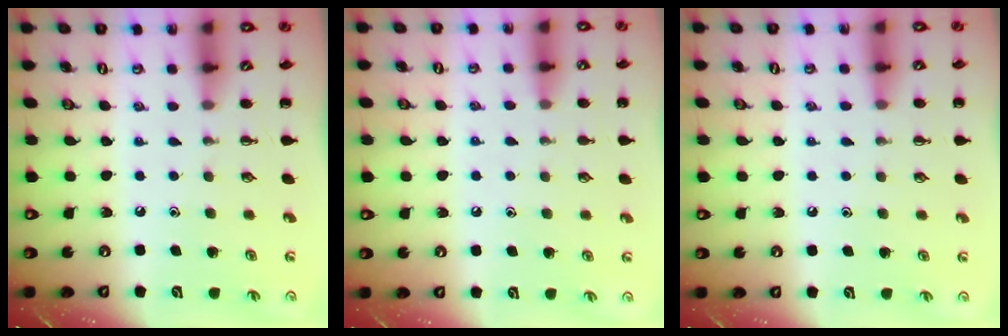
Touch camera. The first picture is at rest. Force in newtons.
{"total": 5.6, "press": 5.2, "slide": 2.1}
{"total": 5.4, "press": 5.0, "slide": 2.0}